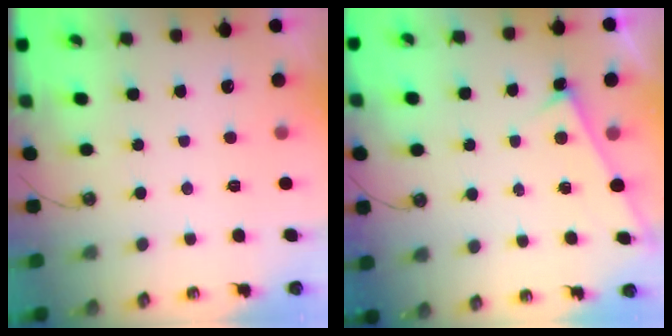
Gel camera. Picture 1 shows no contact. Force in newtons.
{"total": 6.3, "press": 6.3, "slide": 0.3}